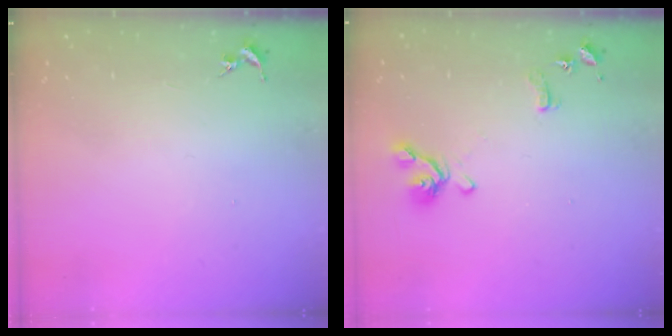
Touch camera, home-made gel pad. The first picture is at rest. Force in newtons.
{"total": 11.3, "press": 11.2, "slide": 1.3}